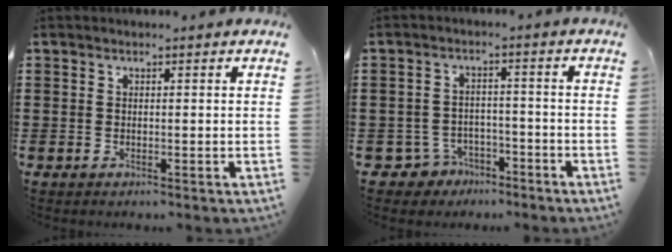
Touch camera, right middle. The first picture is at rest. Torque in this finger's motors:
{"motor_torque": [0.24, 0.33, -0.06, -0.02]}